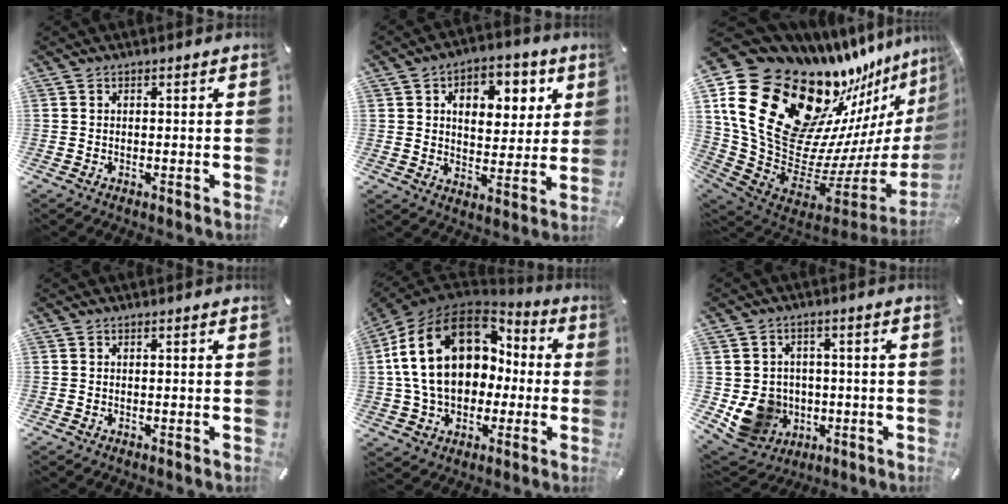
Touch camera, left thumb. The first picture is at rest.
{"total": 9.7, "force": [4.0, 7.4, 4.9], "torque": [-0.059, -0.018, 0.064]}
{"total": 26.6, "force": [11.0, 18.4, 15.7], "torque": [-0.234, -0.139, 0.251]}
{"total": 0.0}
{"total": 22.0, "force": [3.1, 16.5, 14.2], "torque": [-0.293, 0.010, 0.058]}
{"total": 10.7, "force": [-1.5, 10.1, 3.4], "torque": [-0.082, 0.008, -0.017]}